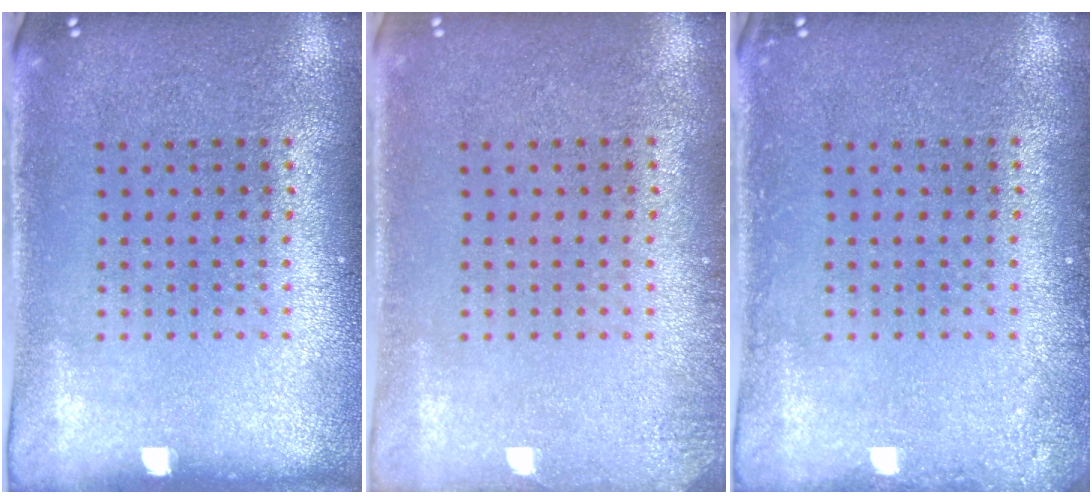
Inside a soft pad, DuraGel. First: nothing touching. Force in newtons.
{"total": 1.0, "press": 1.0, "slide": 0.1}
{"total": 1.1, "press": 1.1, "slide": 0.1}